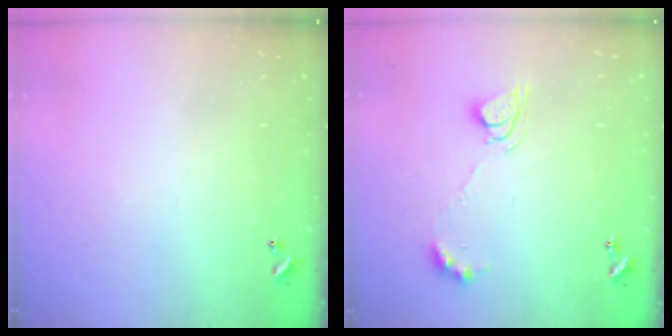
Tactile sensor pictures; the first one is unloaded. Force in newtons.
{"total": 7.8, "press": 7.7, "slide": 0.9}